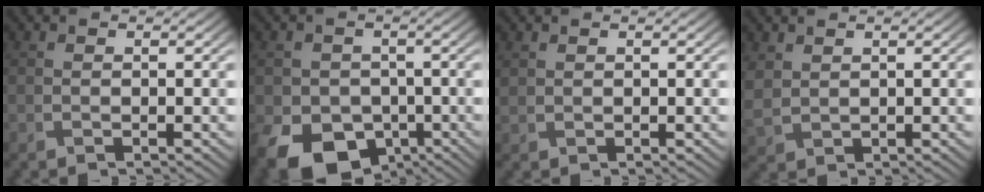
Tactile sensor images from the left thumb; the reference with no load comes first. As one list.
[{"total": 11.7, "force": [-5.3, 8.9, 5.4], "torque": [-0.117, -0.053, -0.094]}, {"total": 0.8, "force": [0.7, 0.4, 0.2], "torque": [-0.011, 0.000, 0.019]}, {"total": 2.4, "force": [1.5, 1.6, 1.1], "torque": [-0.037, -0.001, 0.036]}]